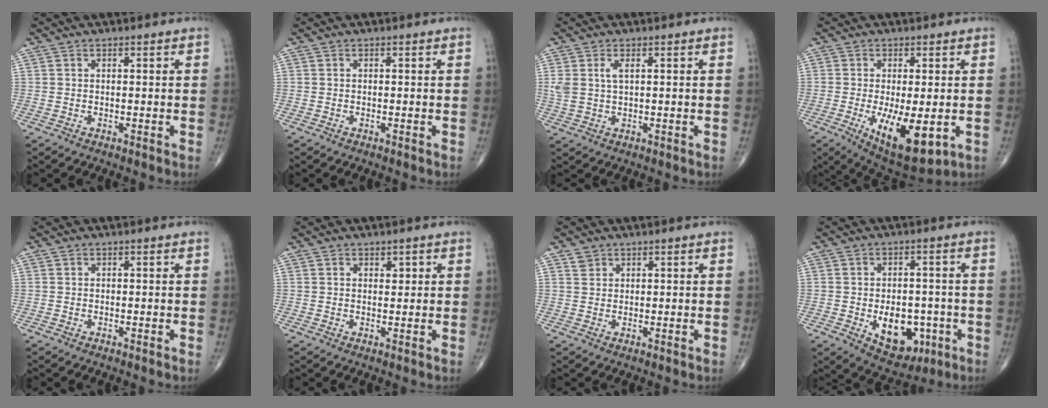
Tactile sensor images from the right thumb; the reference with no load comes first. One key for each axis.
{"total": 0.0}
{"total": 3.7, "fx": 1.2, "fy": 1.7, "fz": 3.1, "tx": -0.076, "ty": 0.007, "tz": 0.029}
{"total": 12.4, "fx": -3.1, "fy": 4.8, "fz": 11.0, "tx": -0.174, "ty": -0.026, "tz": -0.034}
{"total": 0.0}
{"total": 1.5, "fx": 0.8, "fy": 1.1, "fz": 0.7, "tx": 0.001, "ty": -0.003, "tz": 0.010}
{"total": 1.7, "fx": 1.0, "fy": 1.3, "fz": 0.2, "tx": 0.009, "ty": -0.004, "tz": 0.014}
{"total": 11.1, "fx": -3.2, "fy": 7.2, "fz": 7.8, "tx": -0.074, "ty": 0.012, "tz": -0.030}